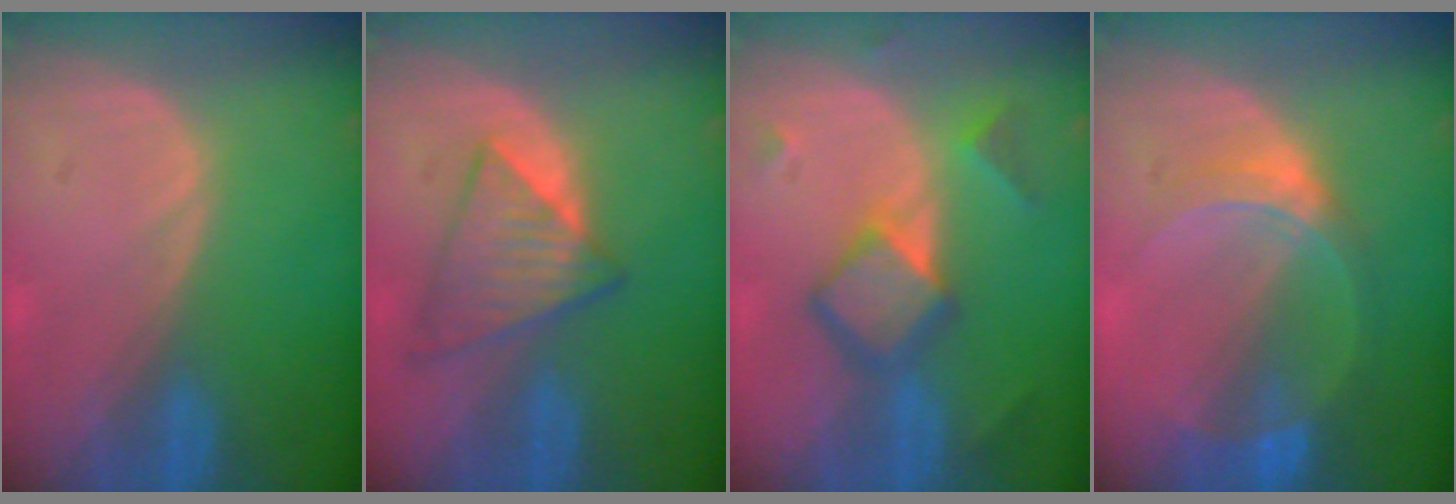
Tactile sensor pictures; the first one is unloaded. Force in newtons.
{"total": 6.3, "press": 6.3, "slide": 0.1}
{"total": 6.8, "press": 6.8, "slide": 0.5}
{"total": 6.8, "press": 6.0, "slide": 3.2}